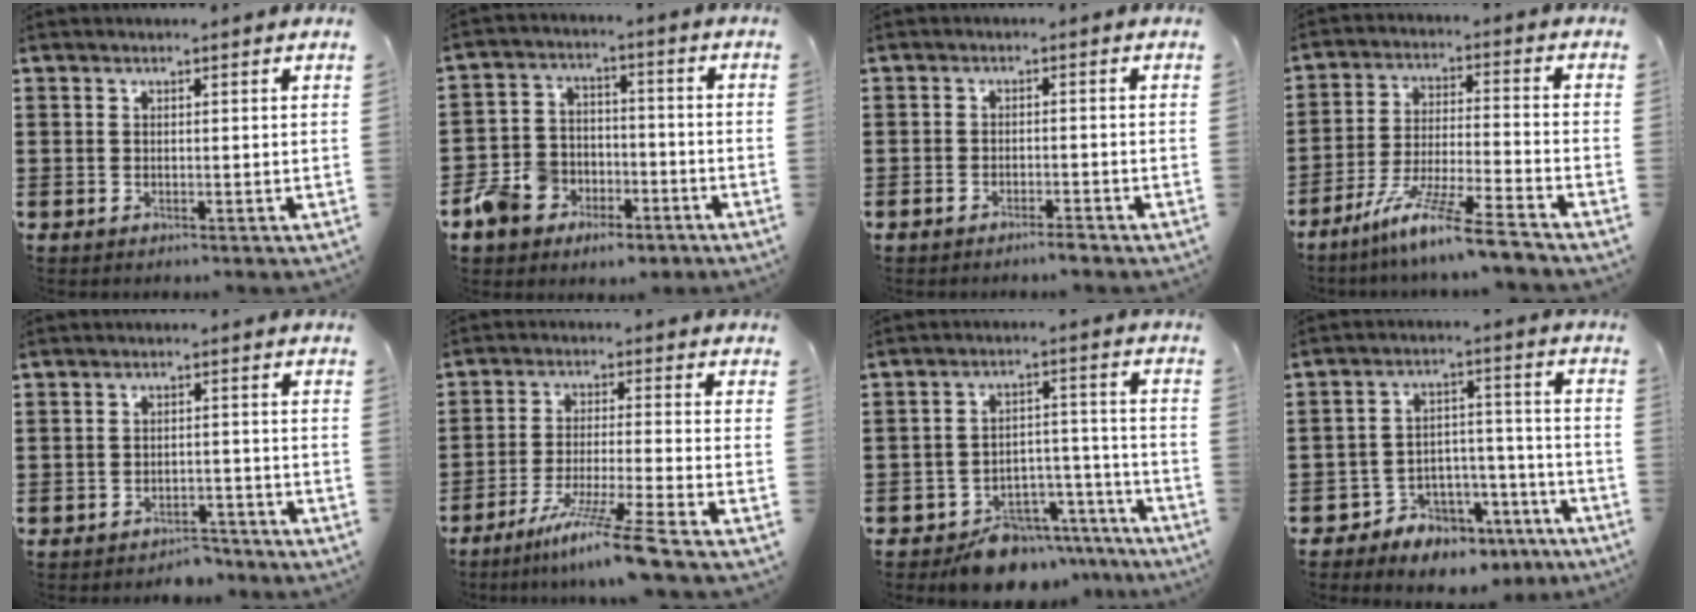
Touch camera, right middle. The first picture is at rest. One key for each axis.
{"total": 7.7, "fx": -5.3, "fy": 5.4, "fz": 1.4, "tx": -0.059, "ty": 0.026, "tz": -0.107}
{"total": 2.0, "fx": -1.9, "fy": 0.1, "fz": 0.6, "tx": -0.015, "ty": -0.003, "tz": -0.036}
{"total": 10.3, "fx": -8.5, "fy": -0.7, "fz": 5.8, "tx": -0.110, "ty": -0.005, "tz": -0.167}
{"total": 2.8, "fx": -2.8, "fy": 0.4, "fz": -0.4, "tx": -0.002, "ty": 0.001, "tz": -0.061}
{"total": 8.5, "fx": -6.7, "fy": -1.3, "fz": 5.2, "tx": -0.092, "ty": -0.018, "tz": -0.127}
{"total": 8.1, "fx": -7.4, "fy": 2.9, "fz": 1.7, "tx": -0.014, "ty": 0.039, "tz": -0.135}
{"total": 5.5, "fx": -5.0, "fy": 2.4, "fz": 0.1, "tx": -0.009, "ty": 0.019, "tz": -0.098}